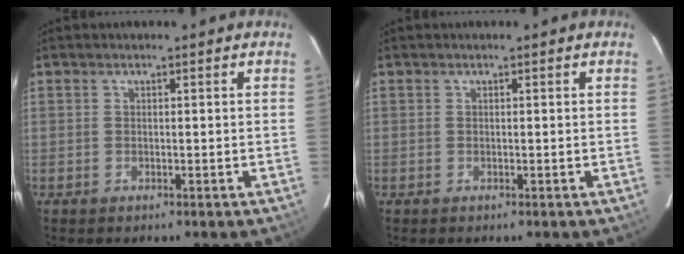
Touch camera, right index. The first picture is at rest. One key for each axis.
{"total": 0.0}